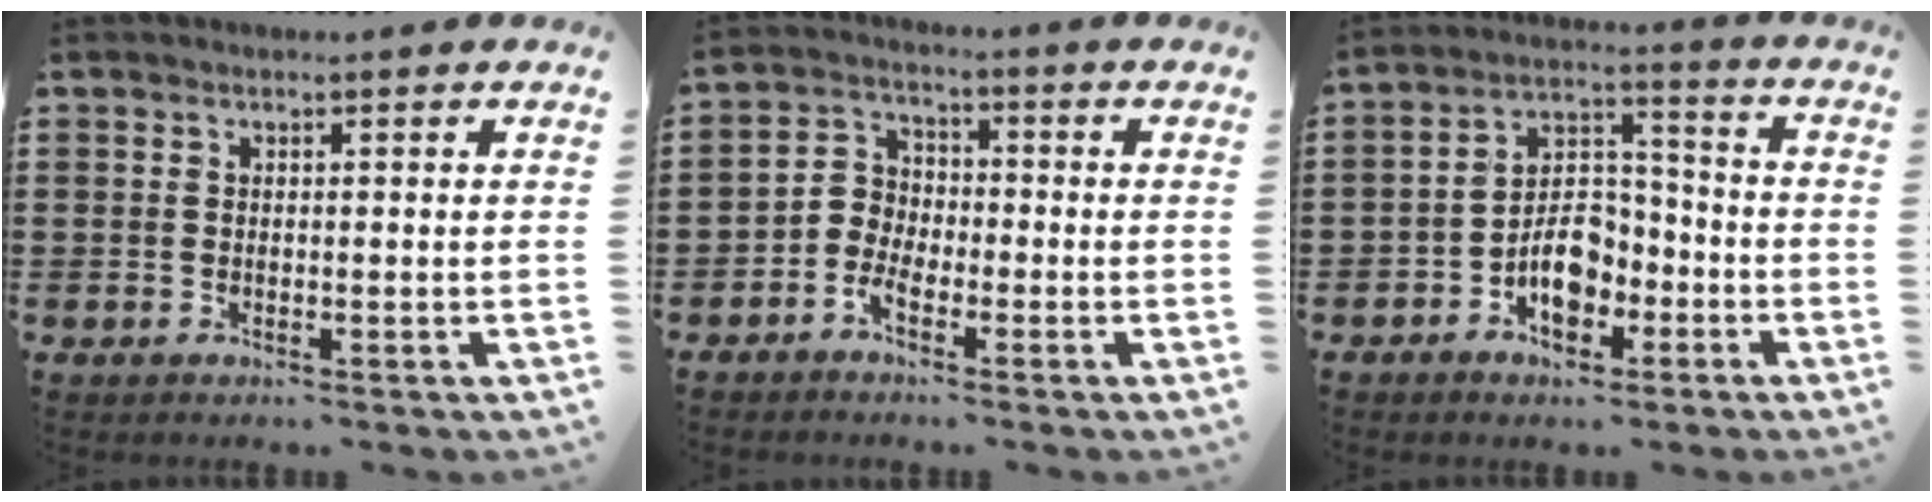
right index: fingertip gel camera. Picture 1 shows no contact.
{"total": 3.3, "force": [-2.5, 2.0, 0.9], "torque": [-0.030, 0.009, -0.054]}
{"total": 7.2, "force": [-3.3, 4.4, 4.6], "torque": [-0.076, 0.015, -0.062]}